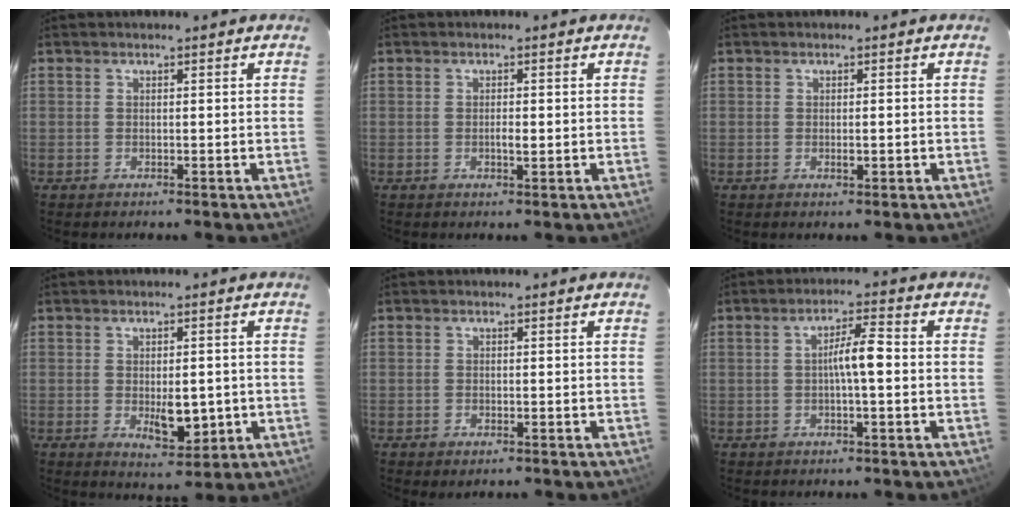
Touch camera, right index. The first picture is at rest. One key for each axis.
{"total": 1.9, "fx": -0.3, "fy": 0.7, "fz": 1.7, "tx": -0.037, "ty": 0.001, "tz": -0.002}
{"total": 1.7, "fx": -0.4, "fy": 0.7, "fz": 1.5, "tx": -0.030, "ty": -0.001, "tz": -0.003}
{"total": 6.7, "fx": -1.3, "fy": 2.9, "fz": 5.9, "tx": -0.092, "ty": -0.007, "tz": -0.008}
{"total": 2.1, "fx": -1.1, "fy": 1.1, "fz": 1.4, "tx": -0.027, "ty": -0.001, "tz": -0.009}
{"total": 5.3, "fx": -0.2, "fy": 0.9, "fz": 5.2, "tx": -0.093, "ty": 0.017, "tz": -0.004}